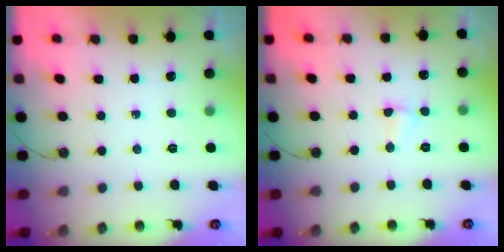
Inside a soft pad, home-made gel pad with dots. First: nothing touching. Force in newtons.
{"total": 2.3, "press": 1.9, "slide": 1.4}